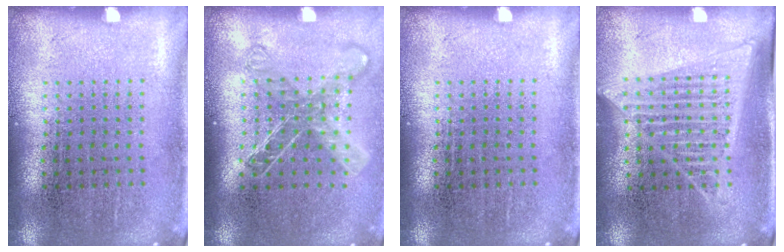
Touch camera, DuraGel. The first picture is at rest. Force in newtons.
{"total": 1.5, "press": 1.2, "slide": 0.8}
{"total": 0.0}
{"total": 1.3, "press": 1.2, "slide": 0.5}